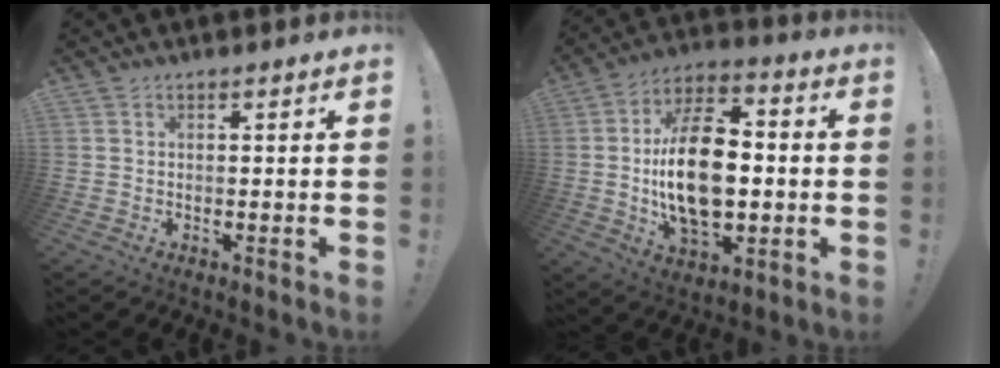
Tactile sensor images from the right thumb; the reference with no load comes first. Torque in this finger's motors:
{"motor_torque": [2.36, 2.65, 0.81, 0.50, 0.28]}